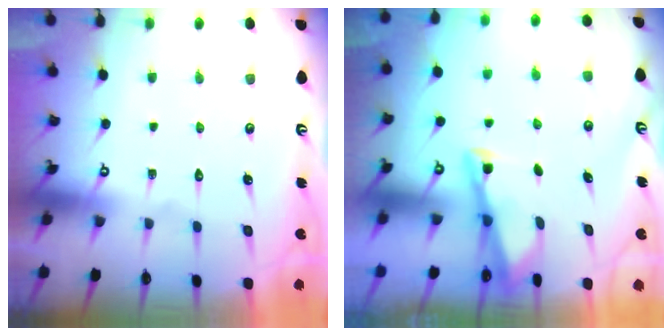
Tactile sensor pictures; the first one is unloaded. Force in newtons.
{"total": 2.9, "press": 2.9, "slide": 0.4}